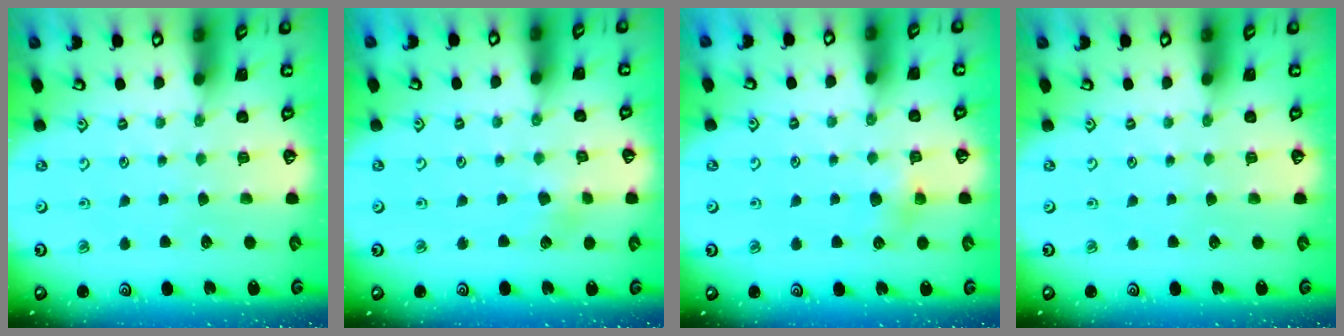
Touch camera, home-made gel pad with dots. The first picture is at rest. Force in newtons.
{"total": 2.4, "press": 2.3, "slide": 0.4}
{"total": 6.1, "press": 6.1, "slide": 0.4}
{"total": 0.0}